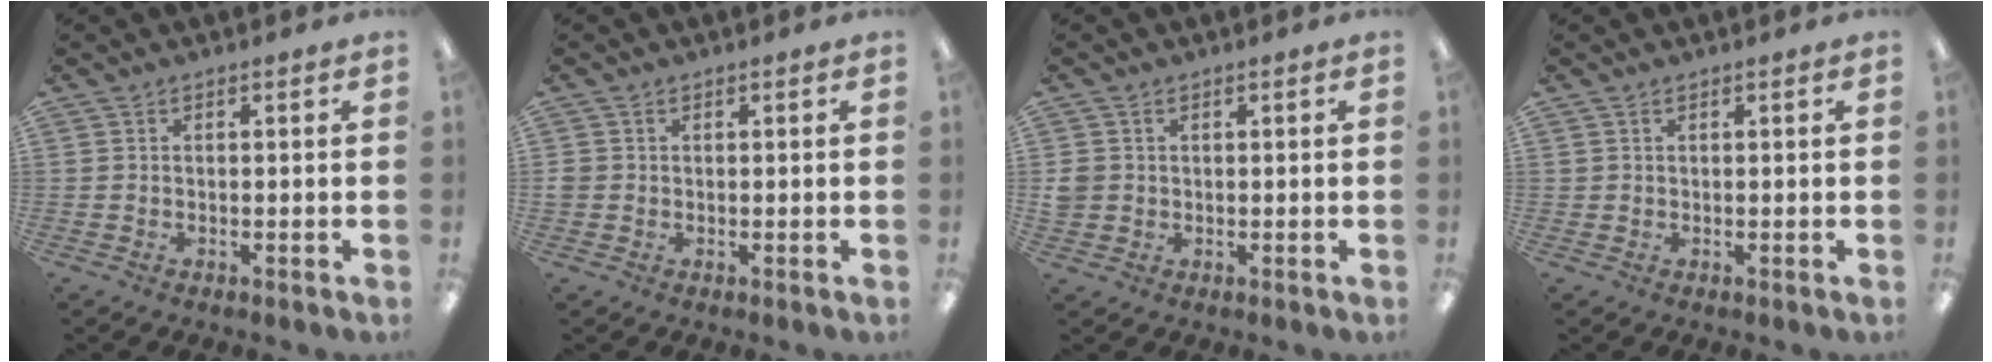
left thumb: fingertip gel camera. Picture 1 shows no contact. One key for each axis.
{"total": 1.2, "fx": 0.2, "fy": 1.2, "fz": 0.2, "tx": -0.004, "ty": 0.004, "tz": 0.001}
{"total": 2.5, "fx": 0.4, "fy": 2.4, "fz": 0.5, "tx": -0.011, "ty": 0.004, "tz": 0.007}
{"total": 0.7, "fx": 0.4, "fy": 0.5, "fz": 0.1, "tx": -0.002, "ty": 0.002, "tz": 0.008}